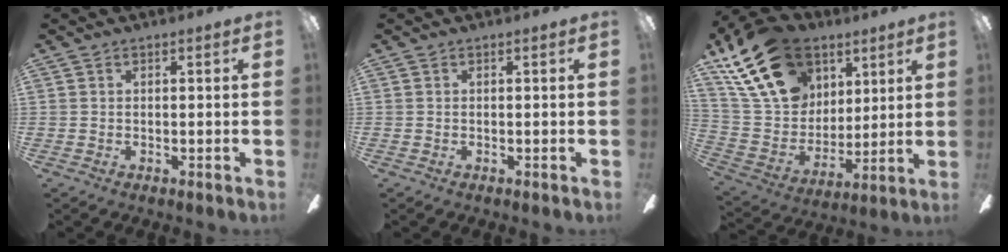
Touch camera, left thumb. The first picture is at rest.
{"total": 0.0}
{"total": 24.9, "force": [13.8, 16.5, 12.5], "torque": [-0.244, -0.056, 0.256]}